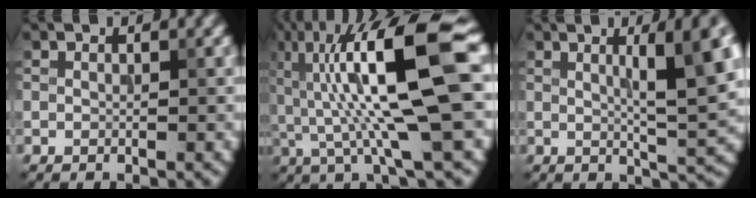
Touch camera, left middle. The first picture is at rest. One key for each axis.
{"total": 12.4, "fx": 1.4, "fy": 2.5, "fz": 12.1, "tx": -0.216, "ty": 0.017, "tz": 0.023}
{"total": 8.8, "fx": 2.5, "fy": 1.9, "fz": 8.2, "tx": -0.099, "ty": 0.008, "tz": 0.039}